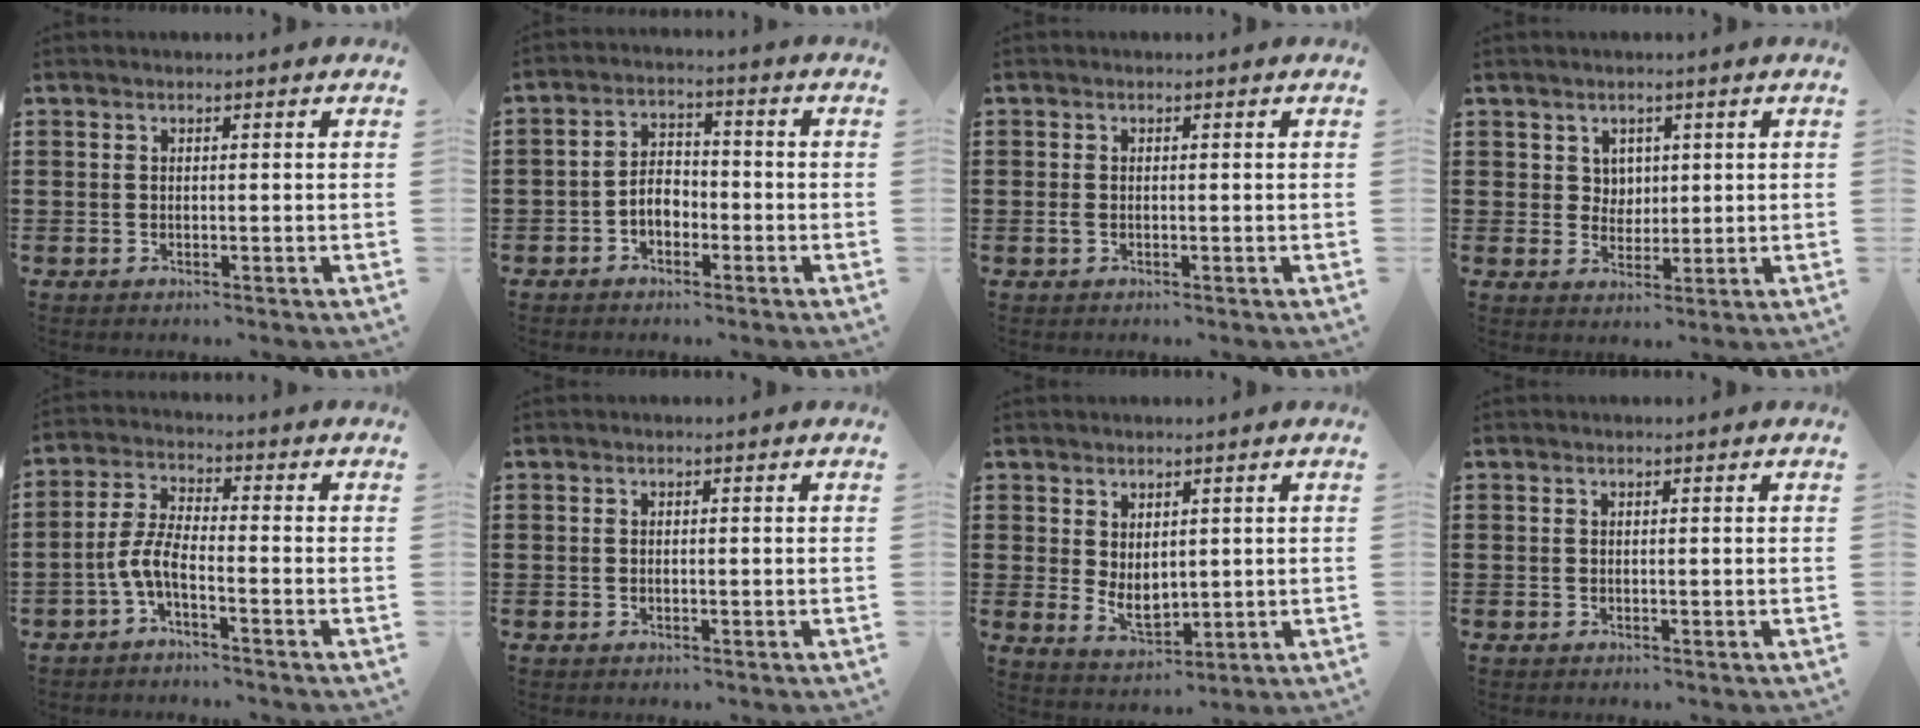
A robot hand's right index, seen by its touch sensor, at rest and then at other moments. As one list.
[{"total": 3.8, "force": [-1.9, 2.5, 2.2], "torque": [-0.050, 0.007, -0.040]}, {"total": 0.9, "force": [-0.2, 0.6, 0.7], "torque": [-0.021, 0.000, -0.007]}, {"total": 3.2, "force": [1.6, 2.7, 0.7], "torque": [-0.025, 0.011, 0.029]}, {"total": 5.0, "force": [-2.7, 1.2, 4.0], "torque": [-0.105, -0.009, -0.060]}, {"total": 0.0}, {"total": 4.0, "force": [0.9, 2.6, 2.9], "torque": [-0.050, 0.002, 0.016]}, {"total": 0.0}]